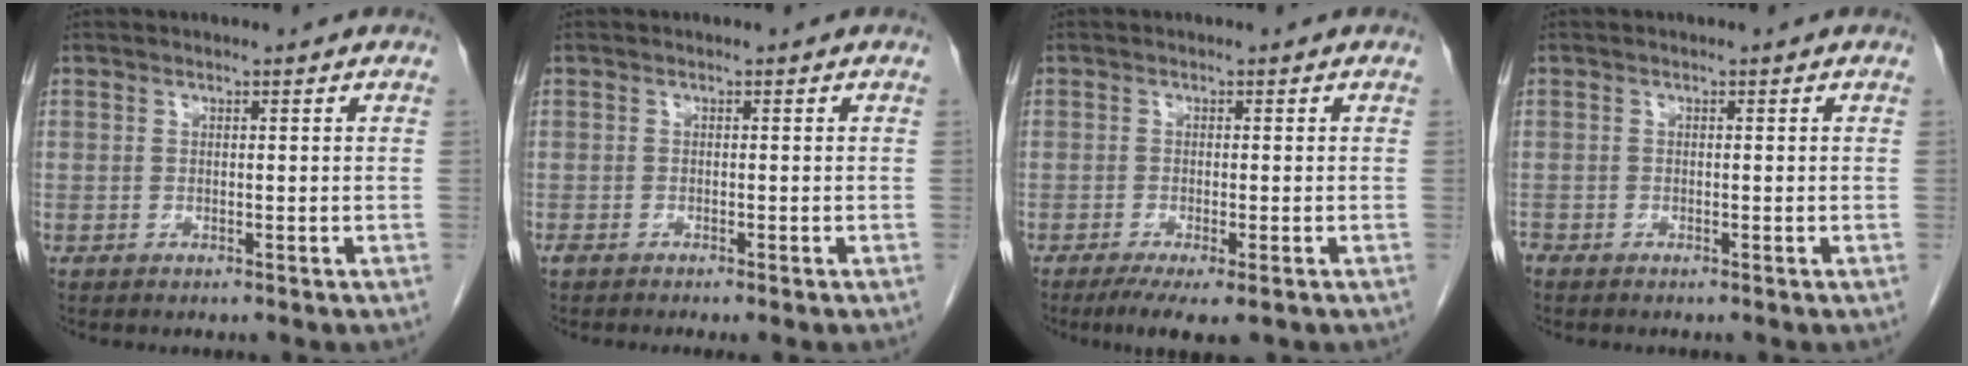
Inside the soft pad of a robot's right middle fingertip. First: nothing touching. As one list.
[{"total": 1.7, "force": [-1.4, 0.2, 1.0], "torque": [-0.015, -0.004, -0.021]}, {"total": 6.0, "force": [-3.9, 1.1, 4.4], "torque": [-0.065, -0.019, -0.060]}, {"total": 0.7, "force": [-0.7, 0.2, 0.1], "torque": [-0.009, -0.001, -0.015]}]